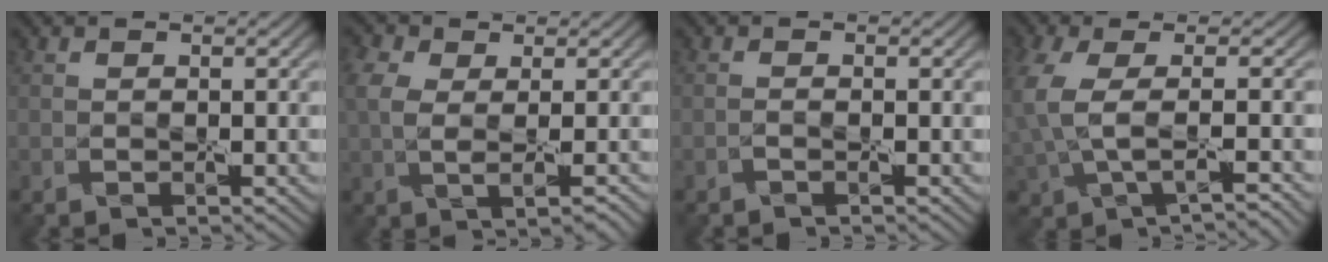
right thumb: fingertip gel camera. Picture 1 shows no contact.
{"total": 4.5, "force": [0.7, 2.3, 3.8], "torque": [-0.080, 0.006, 0.015]}
{"total": 1.1, "force": [-0.3, -0.8, -0.6], "torque": [0.015, 0.010, -0.009]}
{"total": 4.6, "force": [-0.6, 1.6, 4.3], "torque": [-0.116, -0.007, -0.011]}